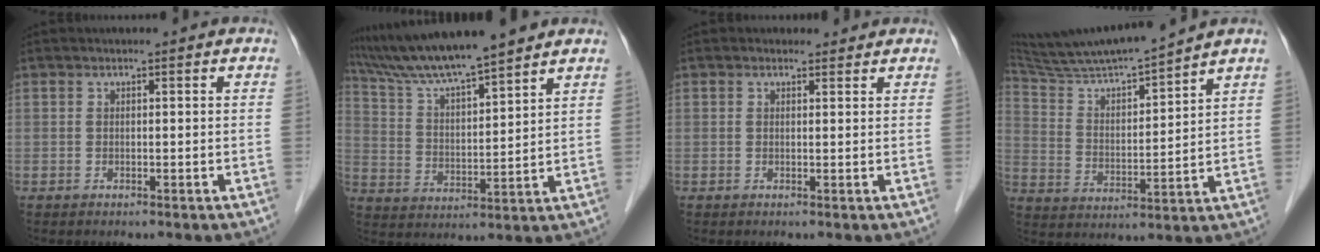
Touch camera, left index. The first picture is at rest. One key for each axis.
{"total": 13.2, "fx": 11.6, "fy": 0.0, "fz": 6.1, "tx": -0.114, "ty": 0.021, "tz": 0.211}
{"total": 1.5, "fx": 1.2, "fy": 0.9, "fz": -0.1, "tx": 0.001, "ty": 0.005, "tz": 0.013}
{"total": 14.7, "fx": 13.6, "fy": -1.2, "fz": 5.5, "tx": -0.110, "ty": 0.002, "tz": 0.240}